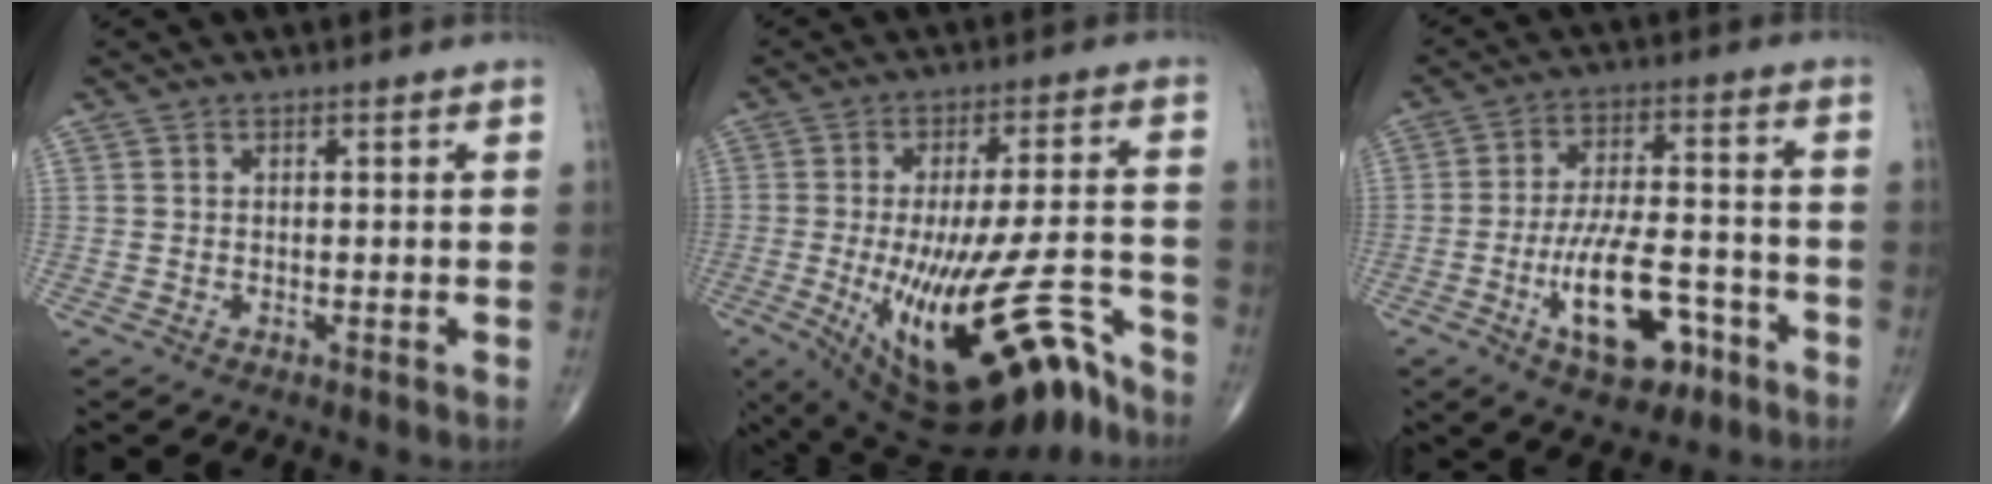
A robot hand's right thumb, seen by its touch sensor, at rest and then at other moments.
{"total": 23.5, "force": [-12.5, 7.7, 18.4], "torque": [-0.263, 0.049, -0.181]}
{"total": 14.0, "force": [-6.1, 6.2, 11.0], "torque": [-0.170, 0.032, -0.097]}